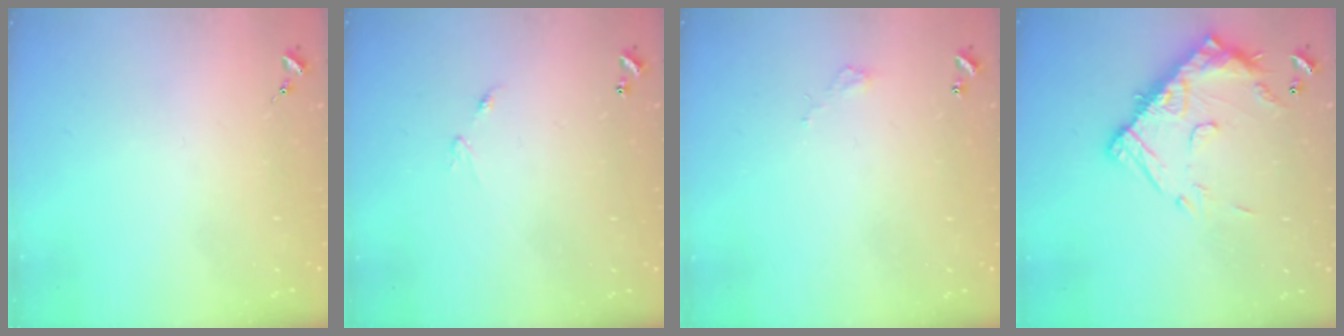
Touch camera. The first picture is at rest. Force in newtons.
{"total": 5.0, "press": 5.0, "slide": 0.5}
{"total": 2.8, "press": 2.8, "slide": 0.2}
{"total": 15.4, "press": 15.4, "slide": 1.4}